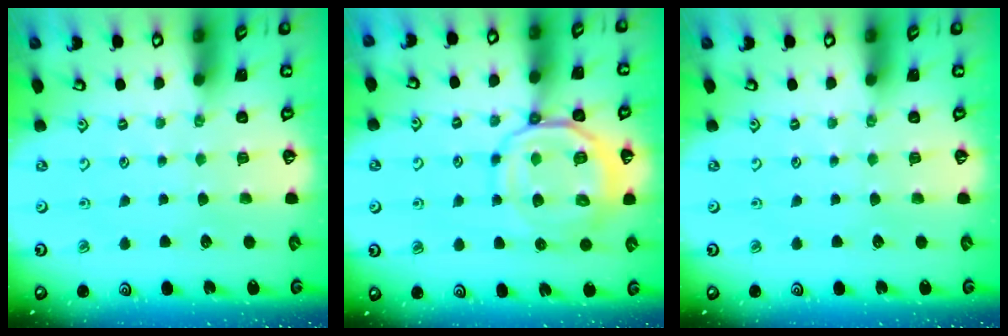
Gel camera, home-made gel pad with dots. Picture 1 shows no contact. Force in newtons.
{"total": 14.0, "press": 14.0, "slide": 1.5}
{"total": 0.0}